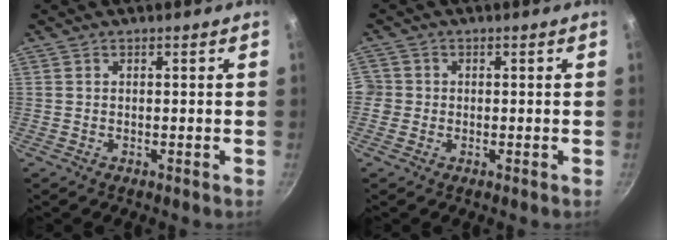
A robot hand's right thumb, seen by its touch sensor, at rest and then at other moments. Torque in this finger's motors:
{"motor_torque": [0.45, 0.36, 0.24, 0.16, -0.04]}